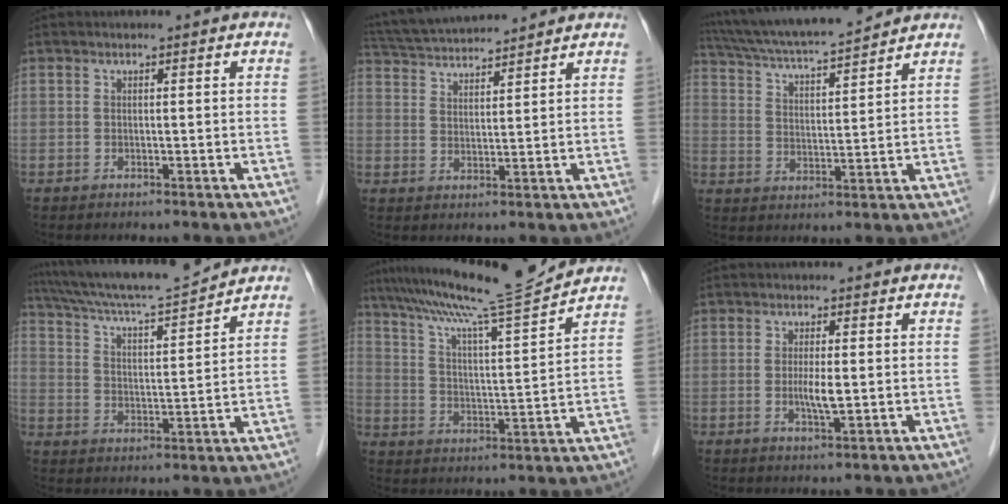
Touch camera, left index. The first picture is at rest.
{"total": 10.9, "force": [10.3, 0.6, 3.4], "torque": [-0.074, 0.030, 0.175]}
{"total": 15.2, "force": [13.8, 0.7, 6.3], "torque": [-0.119, 0.018, 0.229]}
{"total": 14.5, "force": [13.5, -0.2, 5.2], "torque": [-0.100, 0.003, 0.219]}
{"total": 14.1, "force": [12.8, -2.1, 5.6], "torque": [-0.101, -0.016, 0.203]}
{"total": 3.1, "force": [-0.3, 0.4, 3.0], "torque": [-0.062, -0.008, -0.005]}